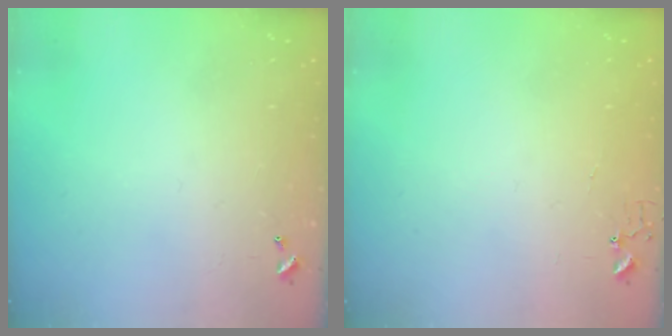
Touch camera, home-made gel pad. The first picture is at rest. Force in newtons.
{"total": 3.9, "press": 3.9, "slide": 0.3}